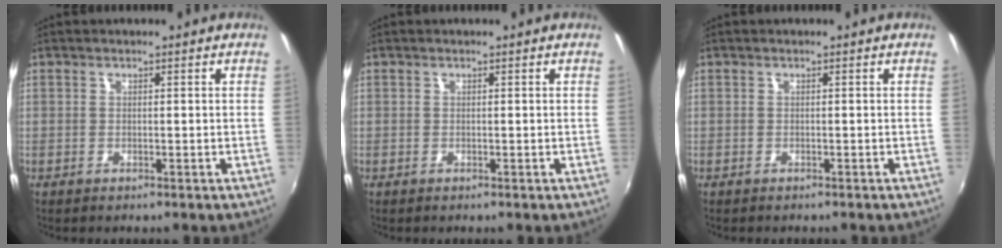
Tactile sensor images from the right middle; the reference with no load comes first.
{"total": 0.0}
{"total": 0.6, "force": [-0.6, 0.2, 0.2], "torque": [-0.004, -0.002, -0.009]}